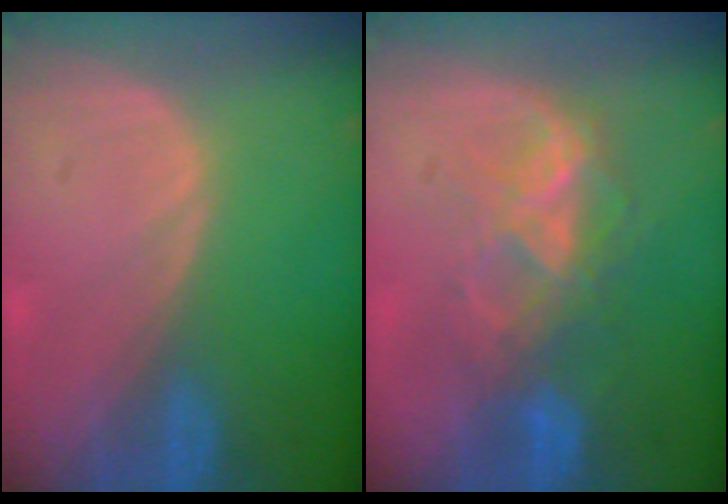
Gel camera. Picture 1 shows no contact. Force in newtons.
{"total": 6.9, "press": 6.7, "slide": 1.6}